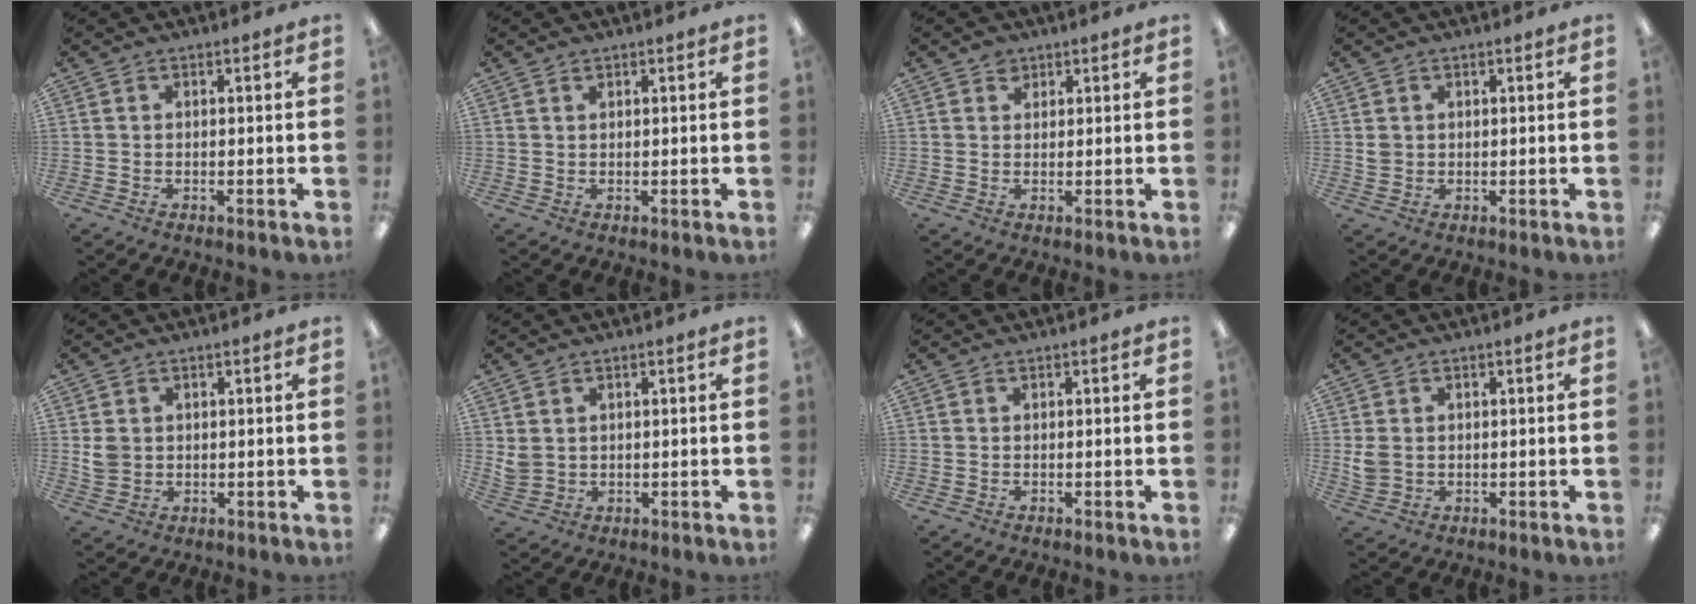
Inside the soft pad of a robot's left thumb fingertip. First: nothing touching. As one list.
[{"total": 0.7, "force": [0.6, 0.3, 0.3], "torque": [-0.008, 0.001, 0.010]}, {"total": 2.2, "force": [1.5, 1.6, 0.4], "torque": [-0.003, -0.003, 0.027]}, {"total": 1.8, "force": [0.5, 1.6, 0.6], "torque": [-0.014, 0.003, 0.008]}, {"total": 3.6, "force": [0.8, 3.2, 1.4], "torque": [-0.022, 0.003, 0.015]}, {"total": 2.9, "force": [1.5, 2.3, 0.8], "torque": [-0.020, 0.000, 0.030]}, {"total": 0.0}, {"total": 3.1, "force": [0.7, 2.6, 1.6], "torque": [-0.023, 0.001, 0.012]}]